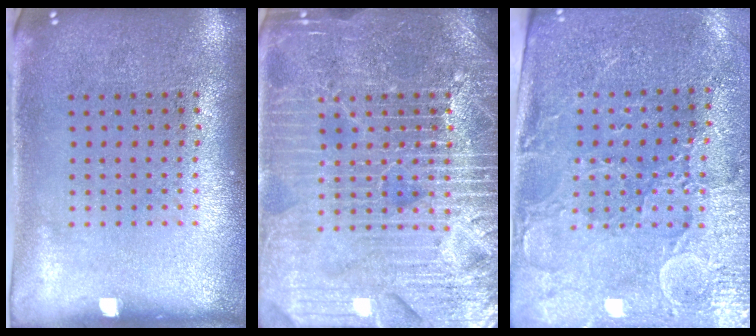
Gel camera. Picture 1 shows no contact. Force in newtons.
{"total": 7.2, "press": 7.2, "slide": 0.9}
{"total": 3.2, "press": 3.0, "slide": 1.3}